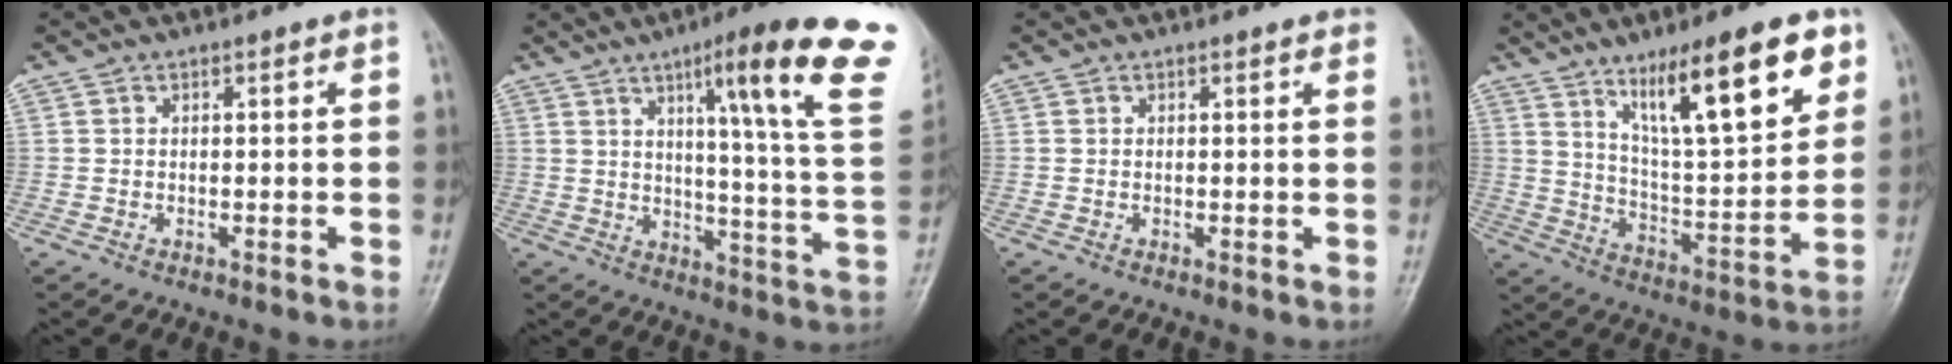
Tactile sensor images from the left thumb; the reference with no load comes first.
{"total": 23.5, "force": [11.8, 2.2, 20.2], "torque": [-0.258, -0.045, 0.155]}
{"total": 2.4, "force": [1.8, 0.6, 1.5], "torque": [-0.009, 0.003, 0.012]}
{"total": 19.2, "force": [10.9, 5.2, 15.0], "torque": [-0.204, -0.047, 0.185]}